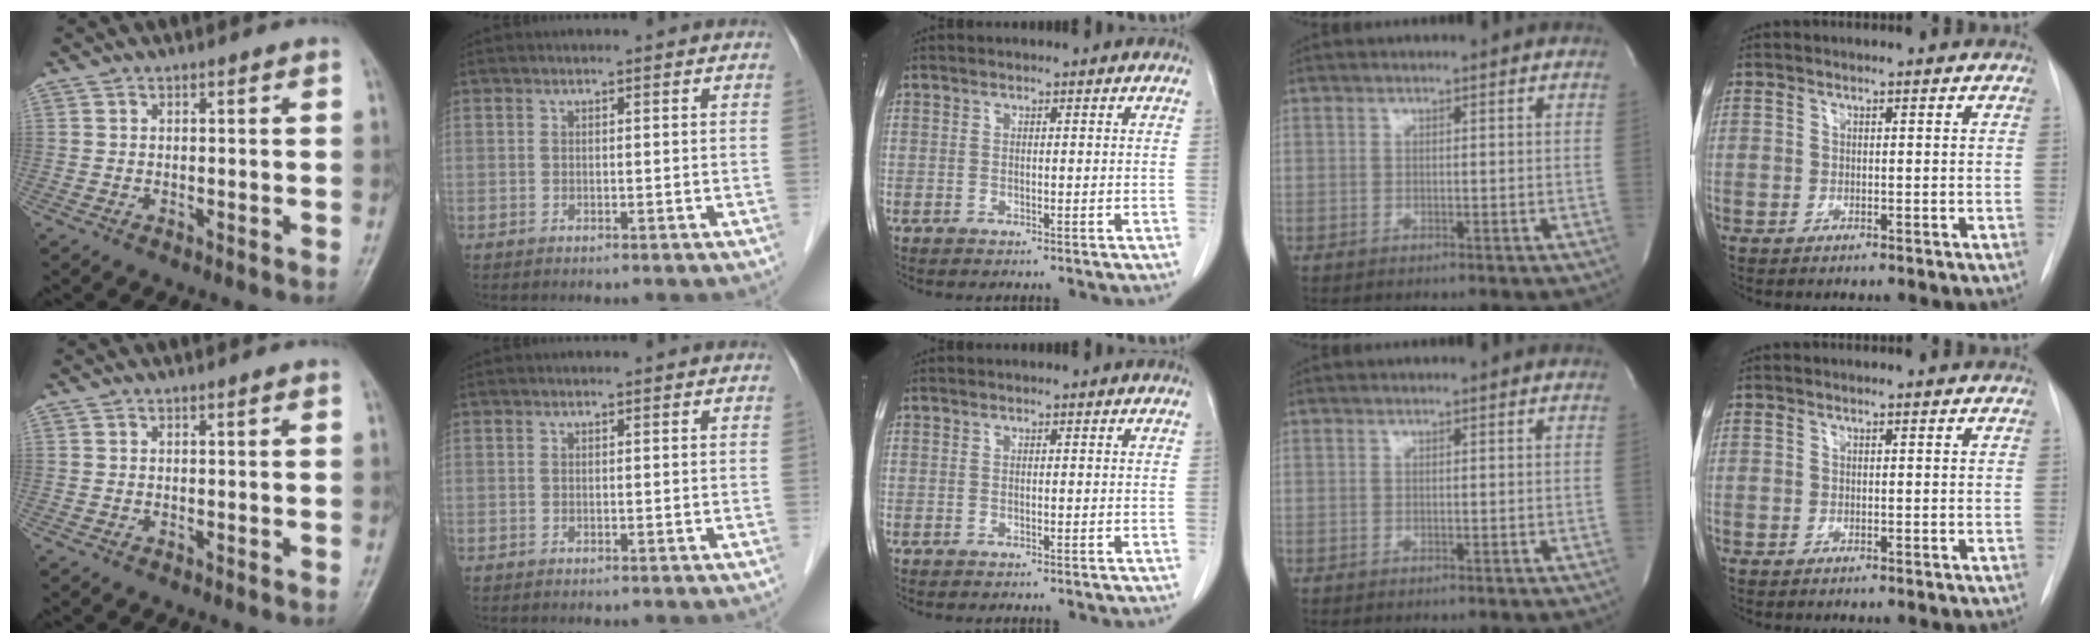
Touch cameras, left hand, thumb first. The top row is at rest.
{}